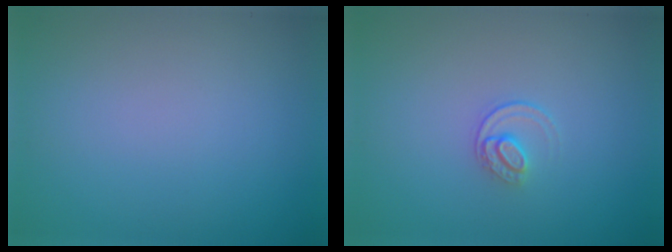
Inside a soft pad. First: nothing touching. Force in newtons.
{"total": 1.4, "press": 0.9, "slide": 1.0}